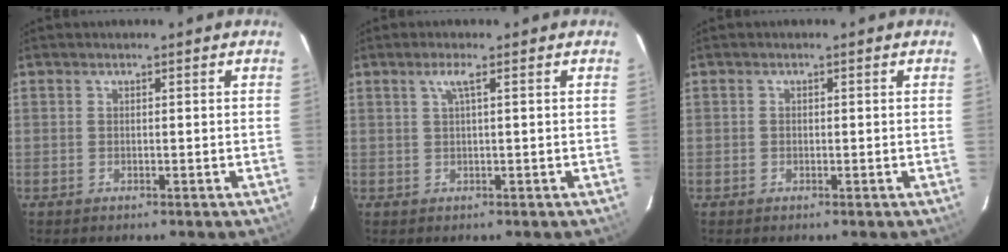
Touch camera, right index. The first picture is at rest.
{"total": 1.8, "force": [0.6, -0.3, 1.7], "torque": [-0.030, 0.002, 0.011]}
{"total": 0.5, "force": [-0.2, 0.5, 0.1], "torque": [0.001, 0.002, -0.003]}